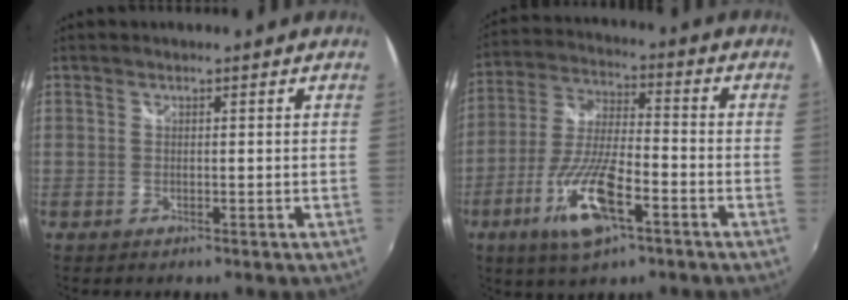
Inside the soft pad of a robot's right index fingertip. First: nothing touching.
{"total": 14.2, "force": [-6.7, 4.1, 11.8], "torque": [-0.253, -0.015, -0.127]}